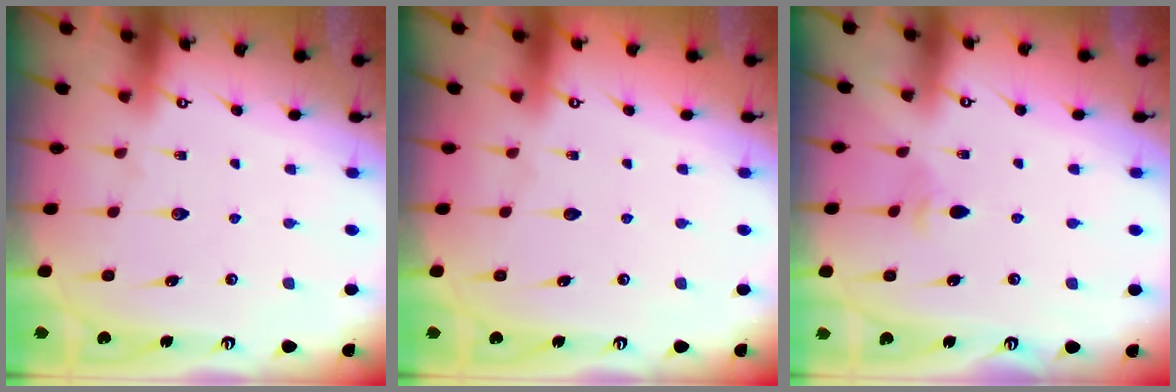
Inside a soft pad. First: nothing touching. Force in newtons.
{"total": 0.0}
{"total": 2.0, "press": 2.0, "slide": 0.5}